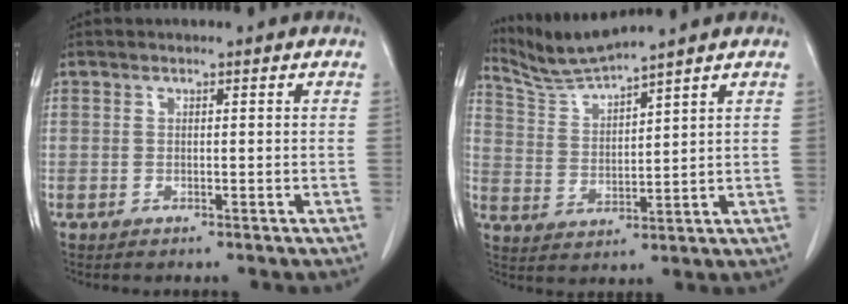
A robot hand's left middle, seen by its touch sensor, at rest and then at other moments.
{"total": 6.1, "force": [5.8, -1.7, 0.4], "torque": [-0.029, -0.011, 0.130]}